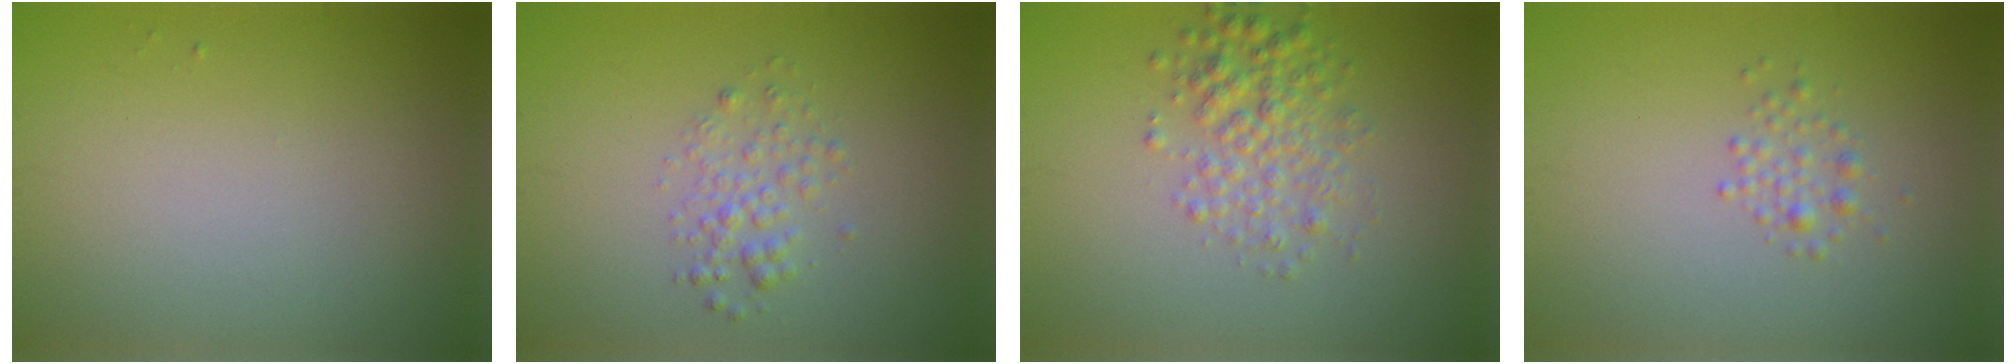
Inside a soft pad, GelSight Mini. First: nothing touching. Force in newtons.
{"total": 1.9, "press": 1.9, "slide": 0.1}
{"total": 3.4, "press": 3.4, "slide": 0.0}
{"total": 1.4, "press": 1.4, "slide": 0.1}